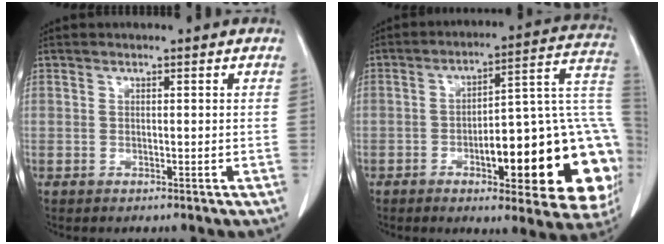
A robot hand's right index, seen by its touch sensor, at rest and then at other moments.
{"total": 24.2, "force": [-6.2, 5.9, 22.6], "torque": [-0.201, 0.029, -0.067]}